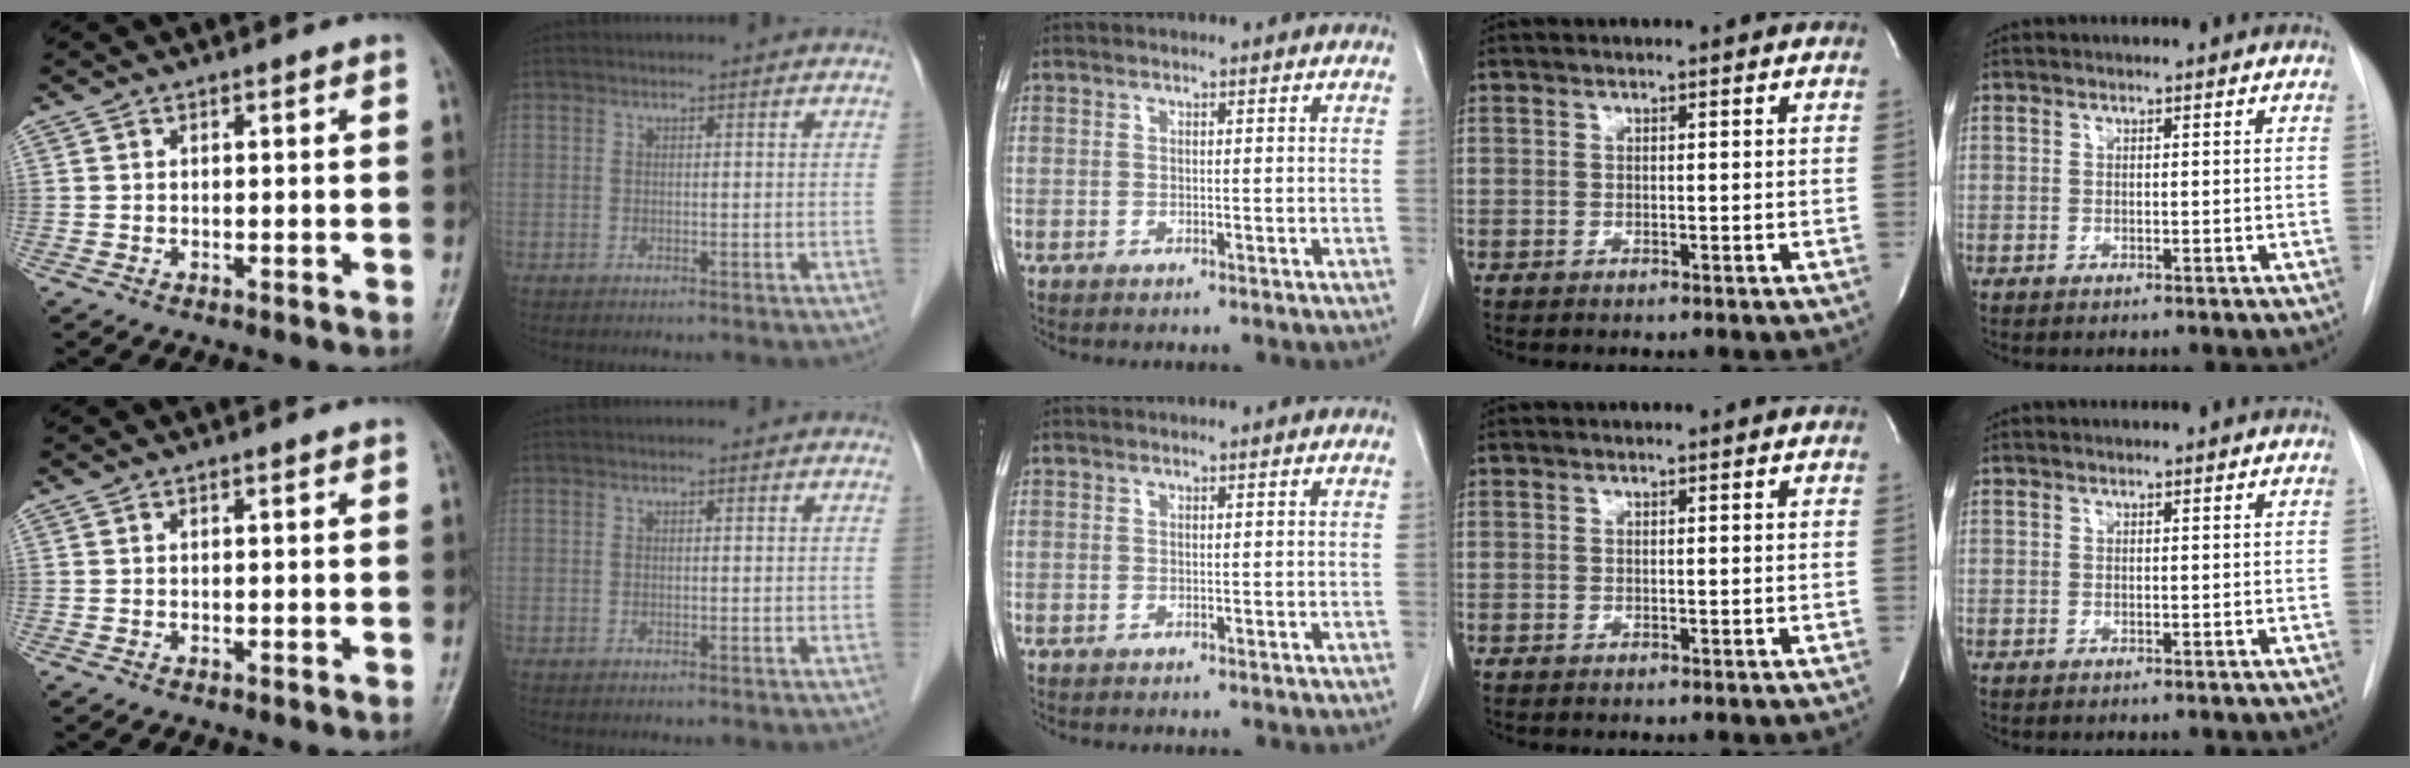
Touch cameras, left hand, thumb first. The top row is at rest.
{}